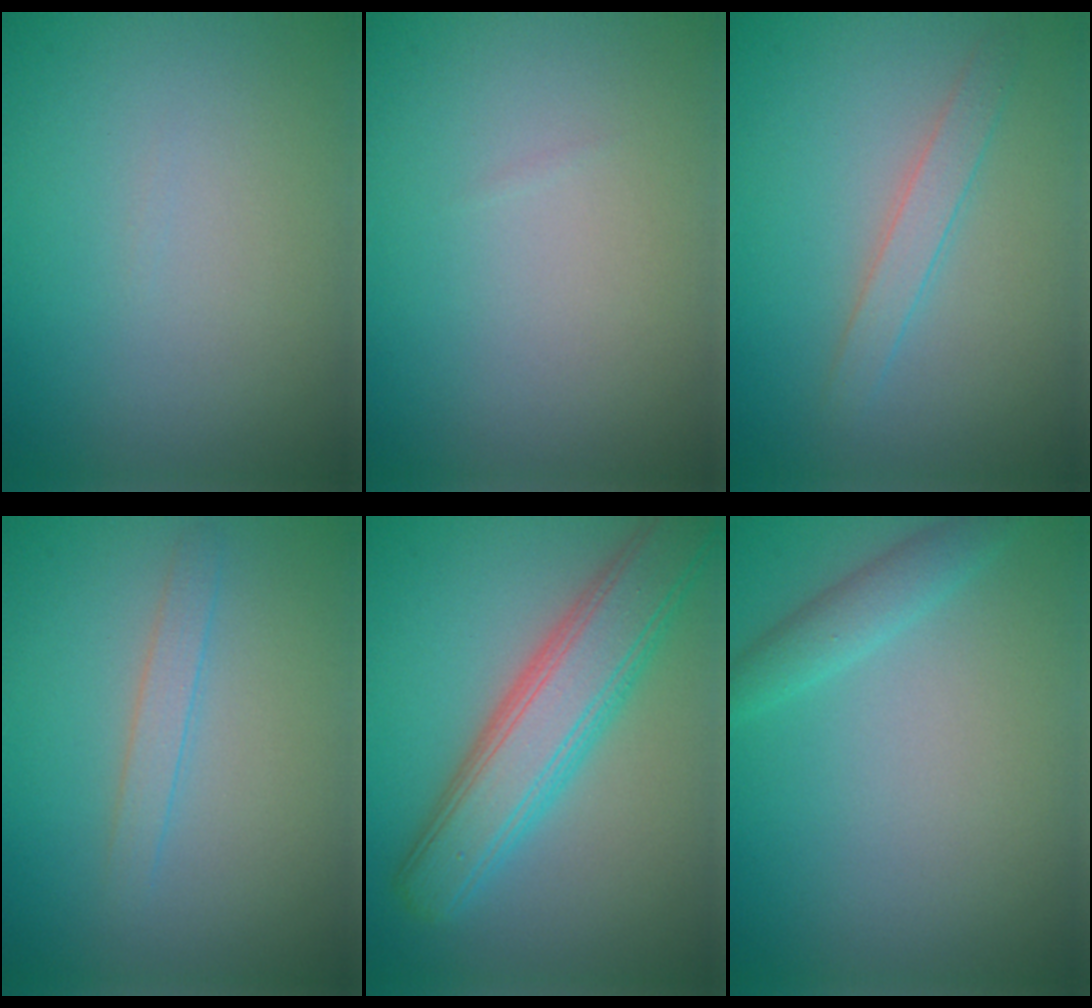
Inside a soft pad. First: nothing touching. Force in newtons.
{"total": 0.0}
{"total": 2.1, "press": 2.1, "slide": 0.1}
{"total": 1.6, "press": 1.6, "slide": 0.1}
{"total": 6.8, "press": 6.8, "slide": 0.1}
{"total": 1.9, "press": 1.9, "slide": 0.1}